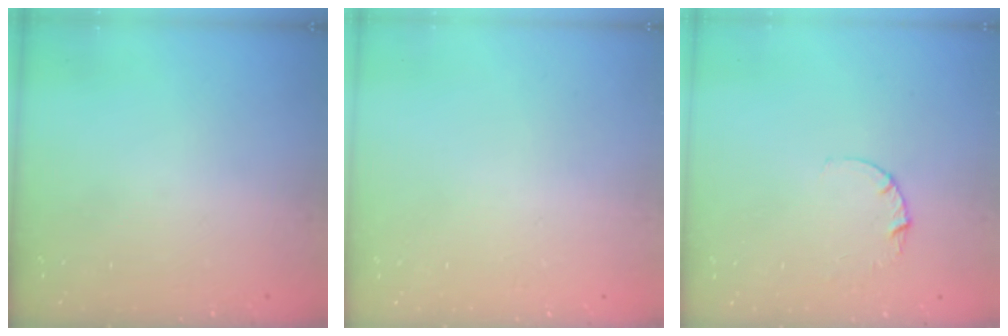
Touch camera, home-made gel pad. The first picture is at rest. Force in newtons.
{"total": 2.6, "press": 2.6, "slide": 0.2}
{"total": 2.8, "press": 2.8, "slide": 0.3}